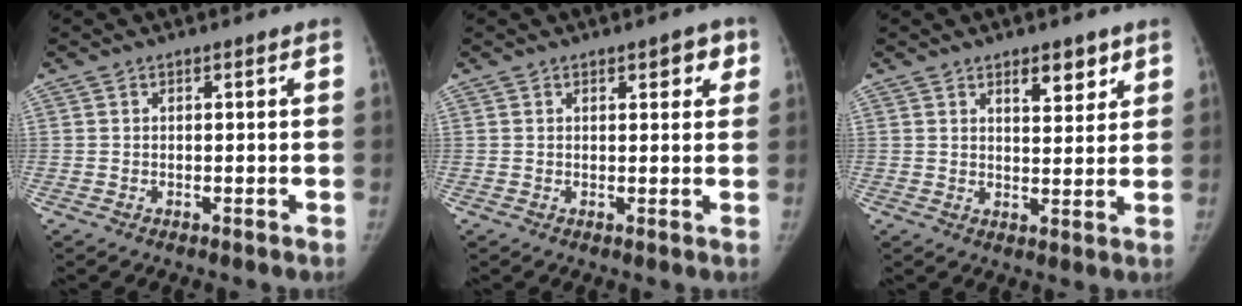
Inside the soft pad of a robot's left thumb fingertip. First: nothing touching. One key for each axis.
{"total": 3.7, "fx": 1.8, "fy": 1.8, "fz": 2.7, "tx": -0.010, "ty": -0.003, "tz": 0.018}
{"total": 5.7, "fx": 3.5, "fy": 2.6, "fz": 3.6, "tx": -0.028, "ty": -0.023, "tz": 0.052}